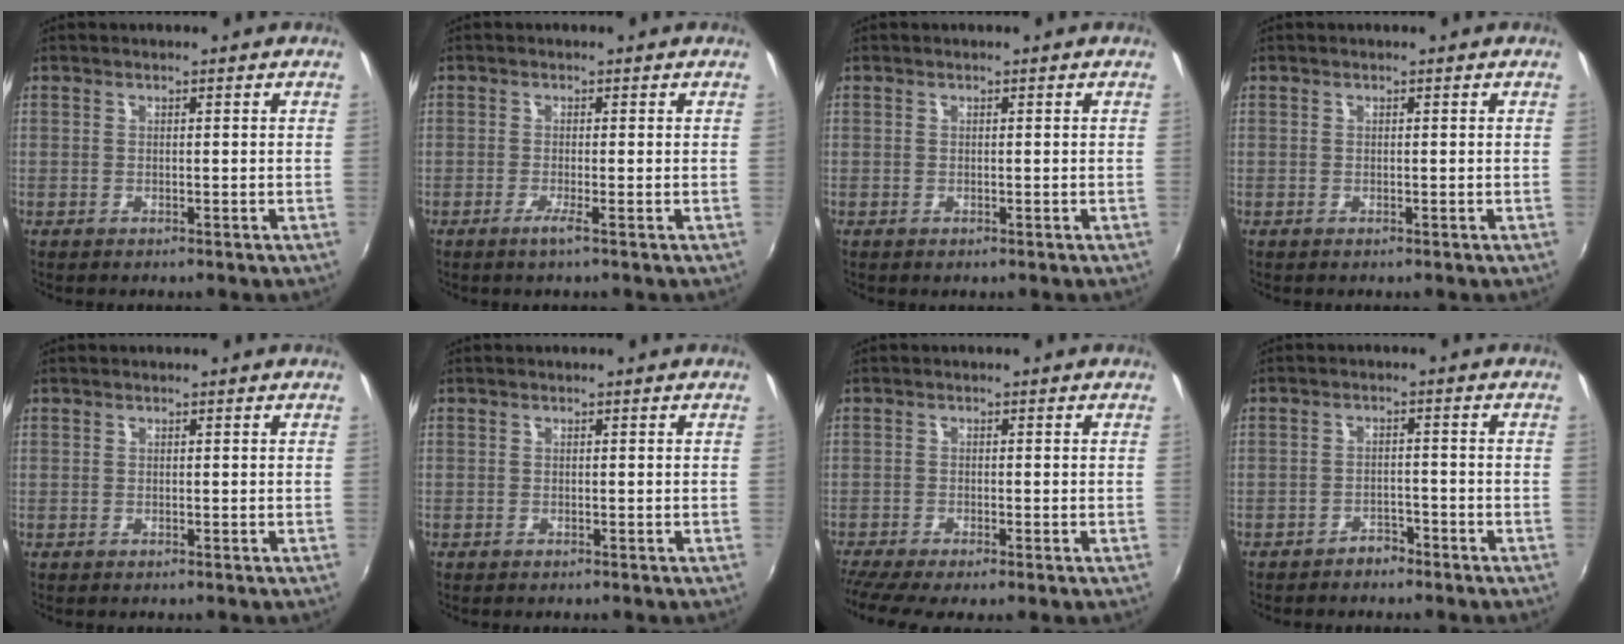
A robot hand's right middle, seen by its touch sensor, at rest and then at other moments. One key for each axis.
{"total": 1.6, "fx": -0.8, "fy": -0.6, "fz": 1.3, "tx": -0.029, "ty": -0.003, "tz": -0.021}
{"total": 0.0}
{"total": 0.0}
{"total": 0.0}
{"total": 0.0}
{"total": 4.7, "fx": -3.5, "fy": 0.1, "fz": 3.1, "tx": -0.071, "ty": -0.026, "tz": -0.063}
{"total": 2.7, "fx": -2.4, "fy": 1.2, "fz": 0.6, "tx": -0.018, "ty": 0.007, "tz": -0.034}